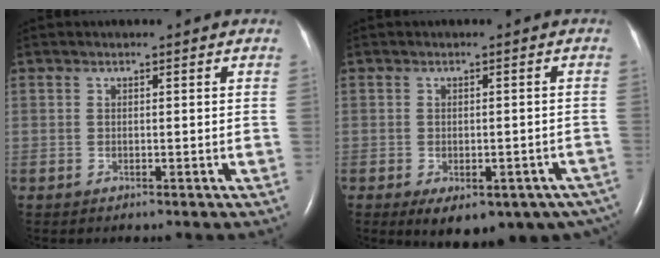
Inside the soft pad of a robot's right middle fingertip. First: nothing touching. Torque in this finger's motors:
{"motor_torque": [1.11, -1.02, 0.18, 0.05]}